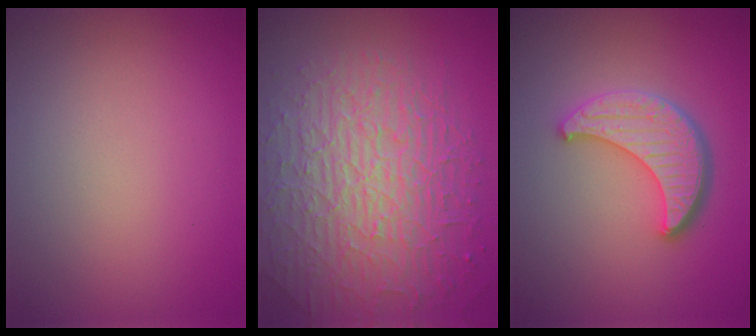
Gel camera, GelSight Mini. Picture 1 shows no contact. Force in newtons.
{"total": 9.8, "press": 6.4, "slide": 7.4}
{"total": 4.6, "press": 3.8, "slide": 2.6}